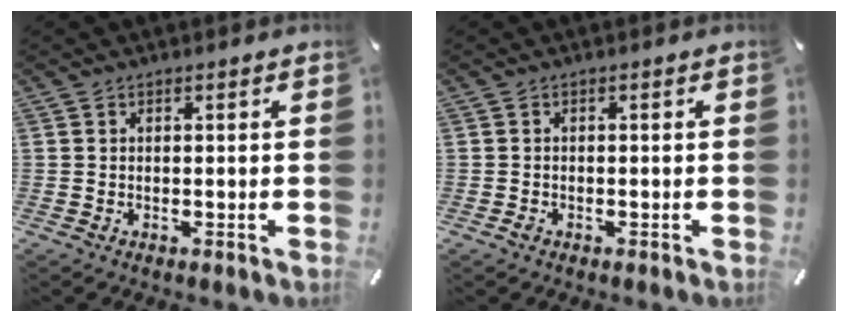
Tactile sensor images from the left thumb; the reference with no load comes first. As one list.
[{"total": 0.7, "force": [-0.5, 0.3, 0.3], "torque": [-0.005, 0.000, -0.011]}]